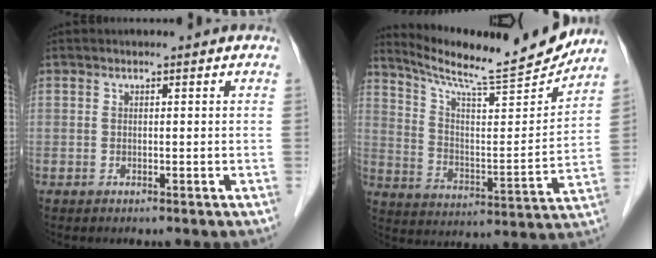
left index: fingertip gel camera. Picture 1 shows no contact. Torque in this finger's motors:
{"motor_torque": [-0.15, -1.15, 0.33, 0.07]}